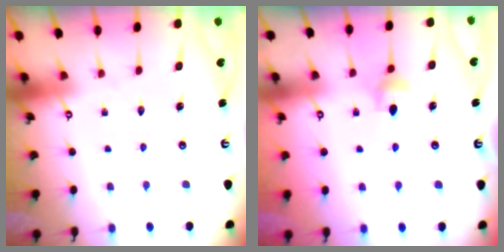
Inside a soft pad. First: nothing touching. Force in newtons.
{"total": 4.6, "press": 4.5, "slide": 0.8}